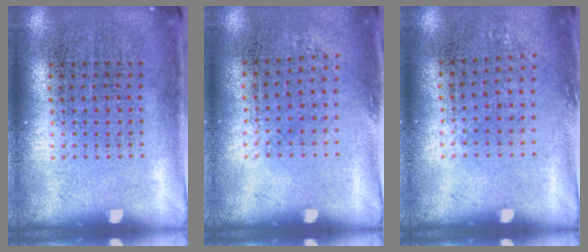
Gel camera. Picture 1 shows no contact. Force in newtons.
{"total": 0.9, "press": 0.7, "slide": 0.6}
{"total": 0.8, "press": 0.7, "slide": 0.4}